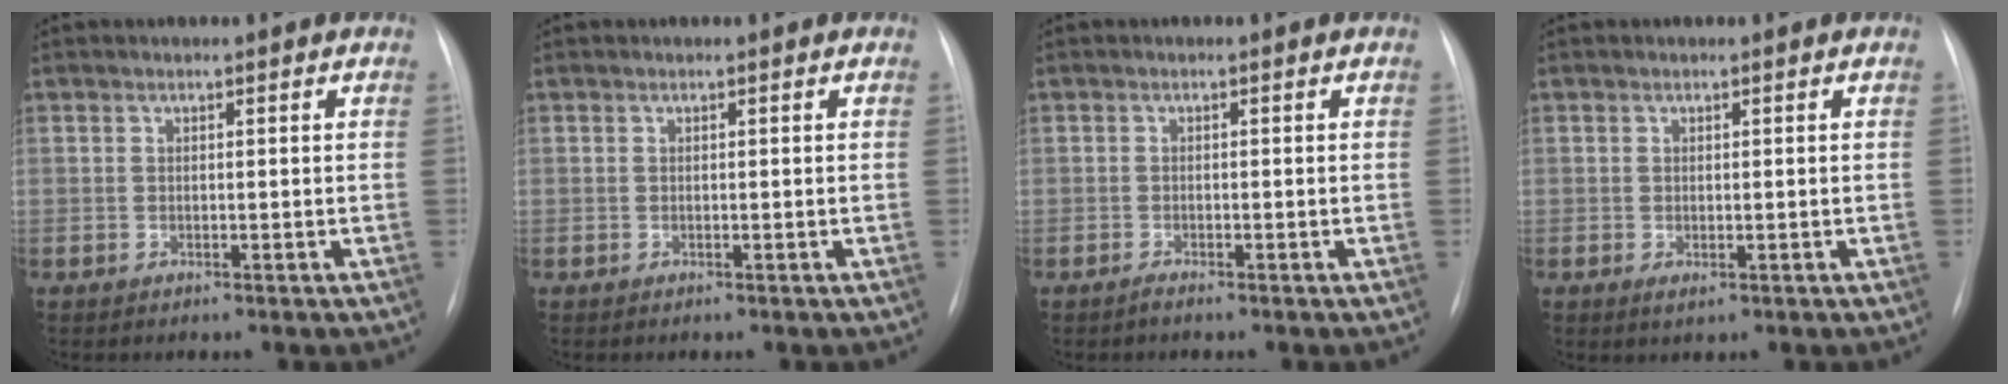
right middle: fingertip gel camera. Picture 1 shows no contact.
{"total": 0.0}
{"total": 0.7, "force": [-0.7, -0.1, 0.3], "torque": [-0.008, -0.003, -0.012]}
{"total": 1.0, "force": [-0.3, 0.5, 0.8], "torque": [-0.013, -0.005, -0.001]}